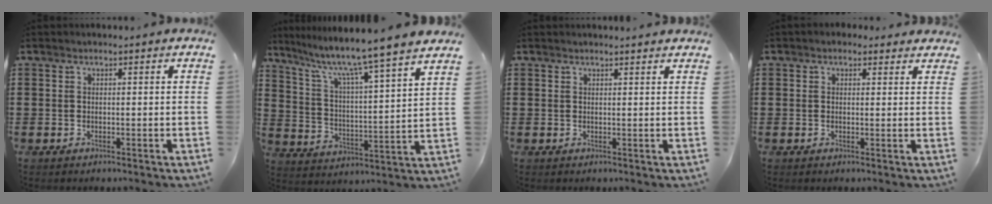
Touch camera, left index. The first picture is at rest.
{"total": 7.7, "force": [6.5, -1.1, 4.0], "torque": [-0.106, -0.056, 0.100]}
{"total": 1.0, "force": [1.0, -0.1, 0.2], "torque": [-0.006, -0.003, 0.019]}
{"total": 1.6, "force": [1.2, 1.0, 0.3], "torque": [-0.002, 0.004, 0.020]}